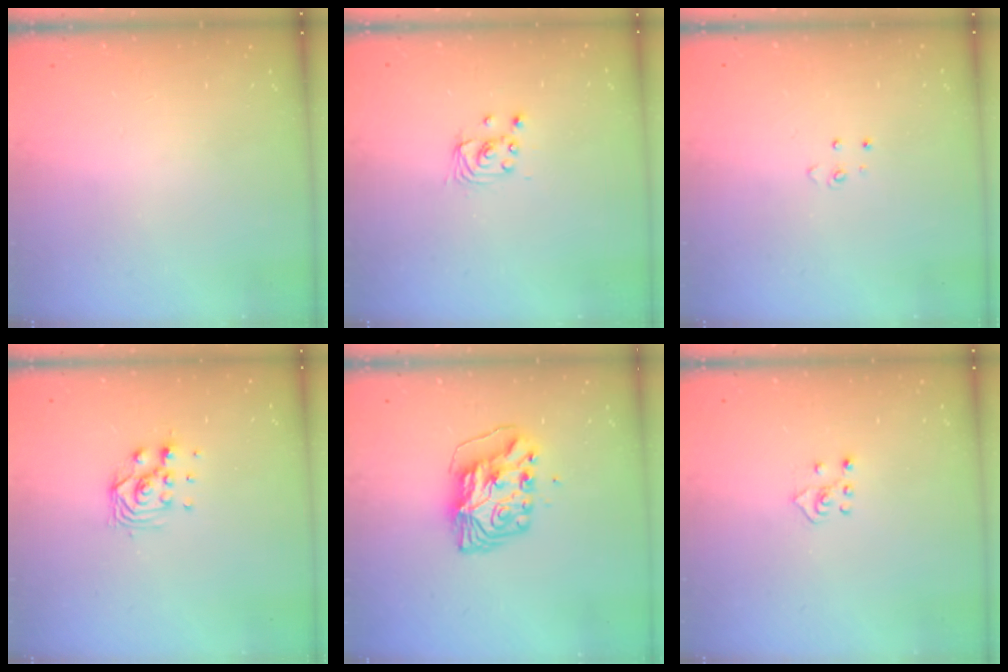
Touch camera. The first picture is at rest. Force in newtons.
{"total": 2.4, "press": 2.4, "slide": 0.2}
{"total": 3.8, "press": 3.8, "slide": 0.3}
{"total": 6.1, "press": 6.1, "slide": 0.9}
{"total": 8.6, "press": 8.5, "slide": 1.1}
{"total": 2.3, "press": 2.3, "slide": 0.5}